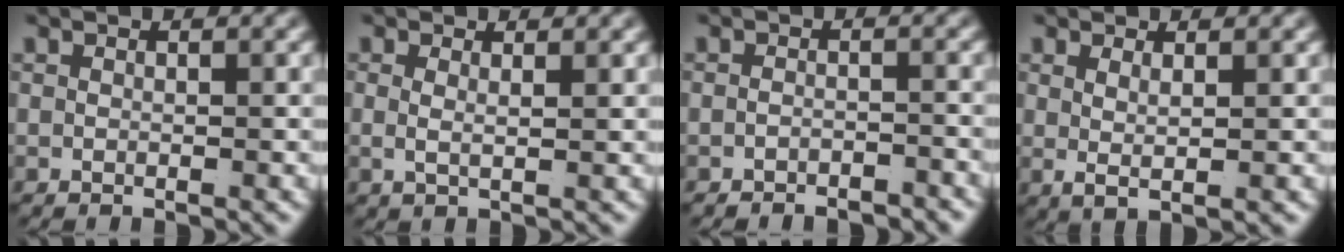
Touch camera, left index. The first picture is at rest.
{"total": 1.3, "force": [0.7, -0.1, 1.2], "torque": [-0.034, -0.019, 0.023]}
{"total": 2.5, "force": [-2.5, 0.0, 0.3], "torque": [-0.003, -0.010, -0.037]}
{"total": 1.8, "force": [0.6, -0.2, 1.7], "torque": [-0.032, -0.014, 0.024]}